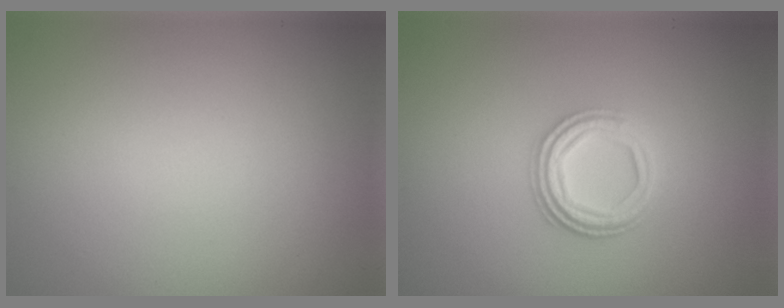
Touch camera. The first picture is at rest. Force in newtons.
{"total": 3.7, "press": 3.0, "slide": 2.1}